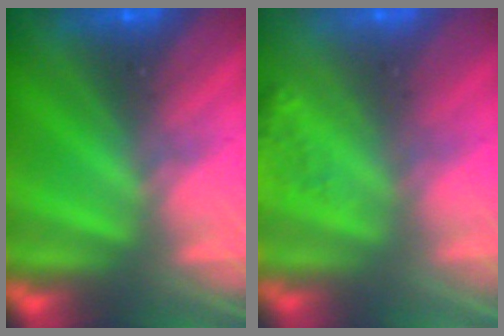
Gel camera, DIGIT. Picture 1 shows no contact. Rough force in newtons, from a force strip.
{"total": 8.0}